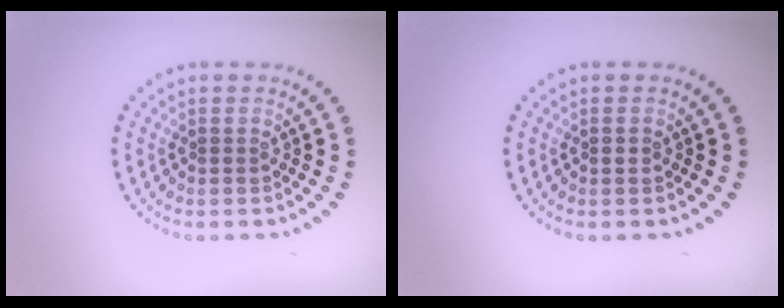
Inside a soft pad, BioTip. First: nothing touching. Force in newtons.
{"total": 0.6, "press": 0.6, "slide": 0.1}